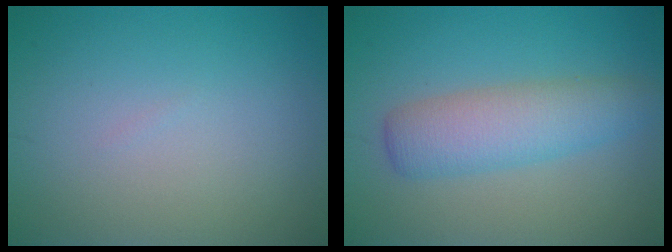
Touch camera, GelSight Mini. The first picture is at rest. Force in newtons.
{"total": 4.5, "press": 4.5, "slide": 0.1}